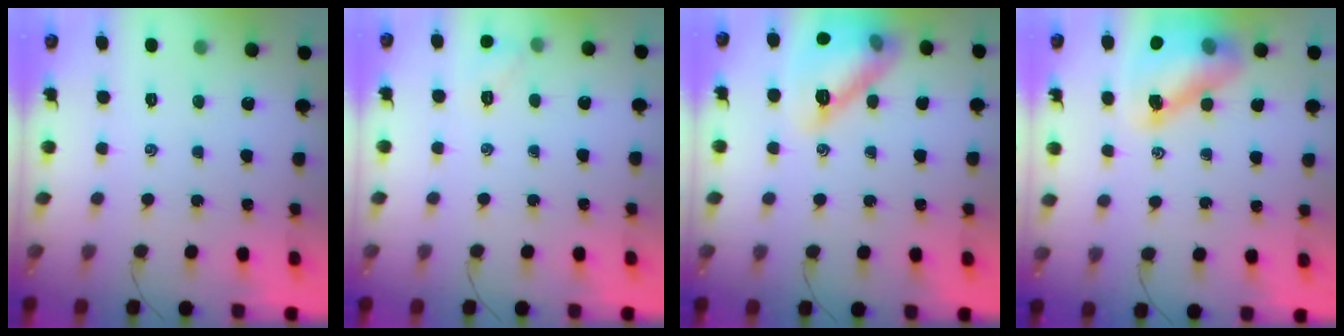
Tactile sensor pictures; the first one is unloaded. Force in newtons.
{"total": 5.5, "press": 5.3, "slide": 1.5}
{"total": 15.4, "press": 15.4, "slide": 0.2}
{"total": 11.9, "press": 11.5, "slide": 3.4}